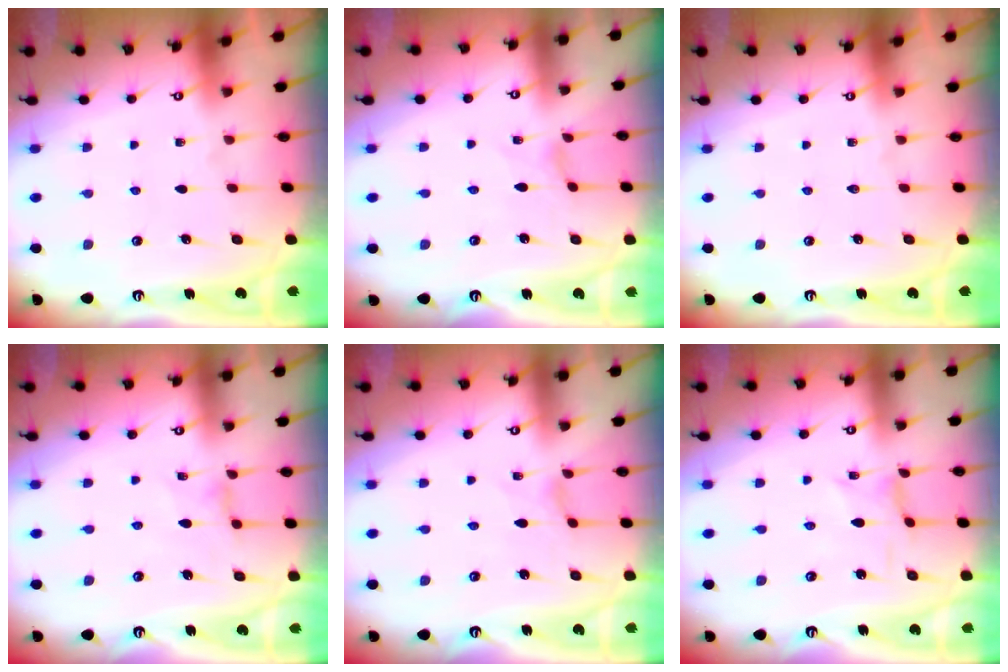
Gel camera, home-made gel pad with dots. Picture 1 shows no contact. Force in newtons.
{"total": 0.0}
{"total": 0.0}
{"total": 1.4, "press": 1.4, "slide": 0.4}
{"total": 0.0}
{"total": 0.0}